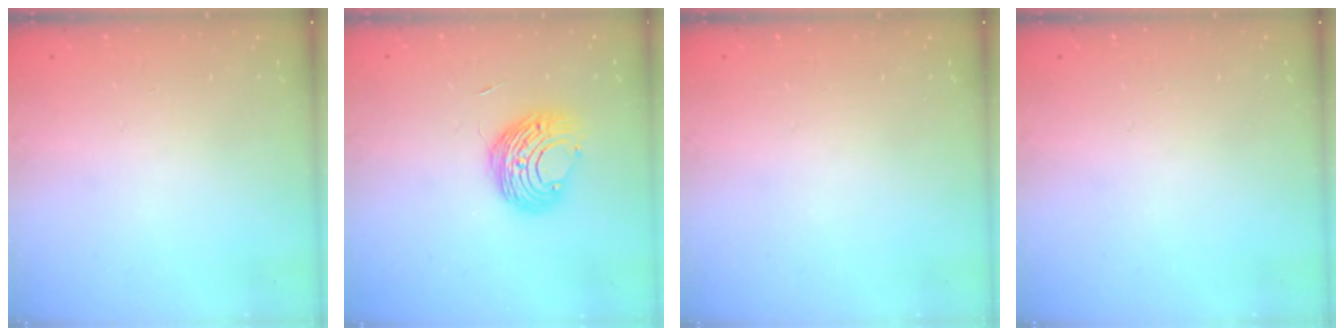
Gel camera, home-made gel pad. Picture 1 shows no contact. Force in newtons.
{"total": 10.0, "press": 10.0, "slide": 0.5}
{"total": 0.0}
{"total": 0.0}